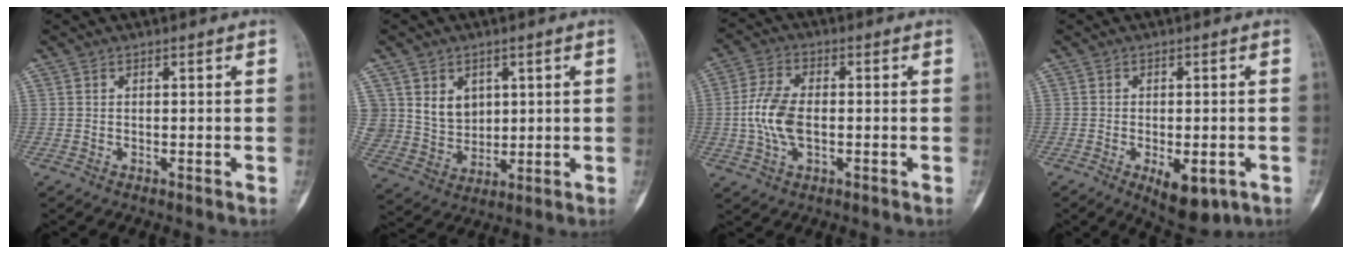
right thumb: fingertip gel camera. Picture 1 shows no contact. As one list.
[{"total": 8.1, "force": [2.8, 6.9, 3.2], "torque": [-0.025, -0.020, 0.065]}, {"total": 9.0, "force": [-0.9, 5.1, 7.4], "torque": [-0.156, 0.012, -0.021]}, {"total": 7.8, "force": [-2.9, 3.7, 6.2], "torque": [-0.079, 0.000, -0.028]}]